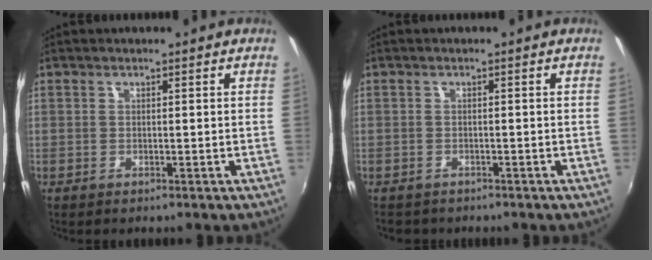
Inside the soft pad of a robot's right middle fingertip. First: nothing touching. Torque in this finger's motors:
{"motor_torque": [0.16, -0.22, 0.00, 0.00]}